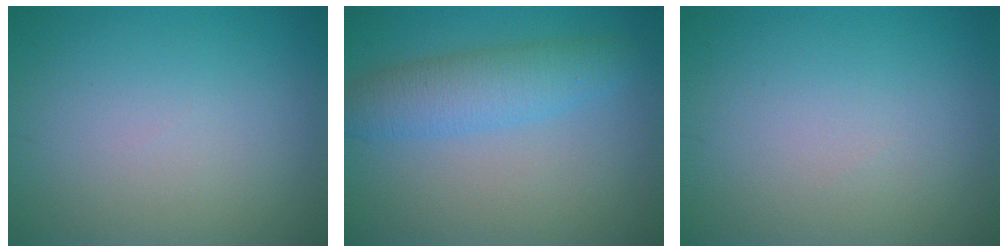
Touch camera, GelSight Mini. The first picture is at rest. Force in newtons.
{"total": 4.3, "press": 4.3, "slide": 0.1}
{"total": 0.0}